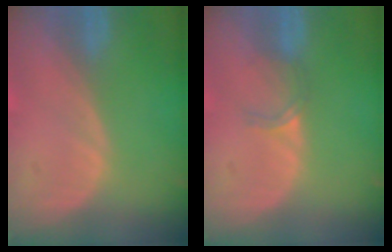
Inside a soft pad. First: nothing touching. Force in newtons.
{"total": 2.2, "press": 1.7, "slide": 1.3}